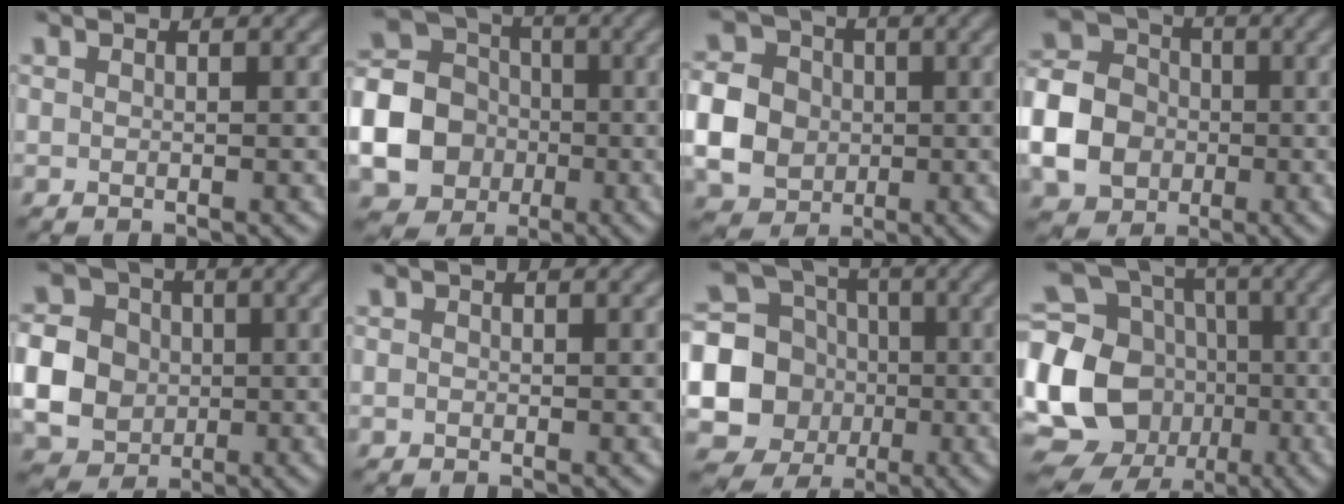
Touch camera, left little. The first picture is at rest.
{"total": 16.3, "force": [-3.9, 15.1, 4.7], "torque": [-0.153, -0.017, -0.104]}
{"total": 7.4, "force": [-1.3, 6.5, 3.3], "torque": [-0.078, -0.004, -0.033]}
{"total": 7.6, "force": [-2.2, 6.4, 3.5], "torque": [-0.088, 0.000, -0.052]}
{"total": 9.1, "force": [-1.0, 8.2, 3.8], "torque": [-0.090, -0.005, -0.039]}
{"total": 0.6, "force": [-0.5, 0.3, -0.1], "torque": [0.007, -0.003, -0.010]}
{"total": 11.5, "force": [-1.9, 10.7, 3.8], "torque": [-0.094, -0.015, -0.050]}
{"total": 14.7, "force": [-2.6, 12.9, 6.5], "torque": [-0.172, -0.005, -0.064]}